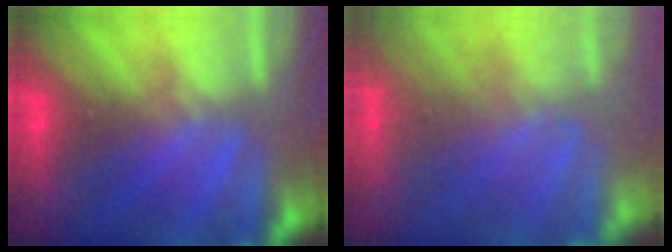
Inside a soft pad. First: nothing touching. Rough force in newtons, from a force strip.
{"total": 10.7}